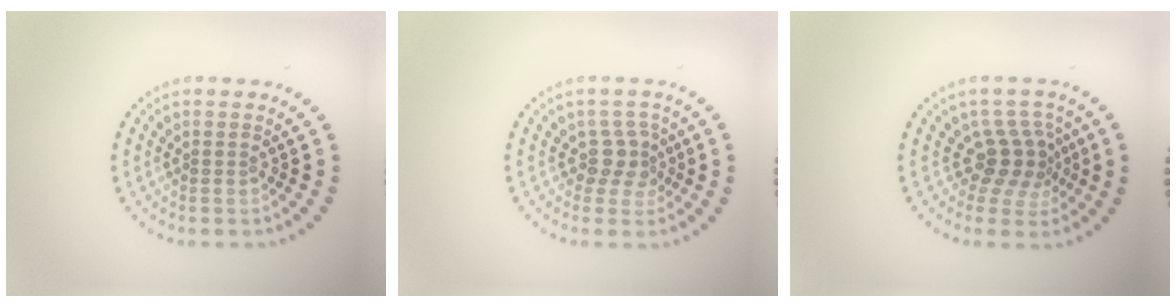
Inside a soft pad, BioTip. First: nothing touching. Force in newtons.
{"total": 2.3, "press": 1.8, "slide": 1.6}
{"total": 3.3, "press": 2.3, "slide": 2.3}